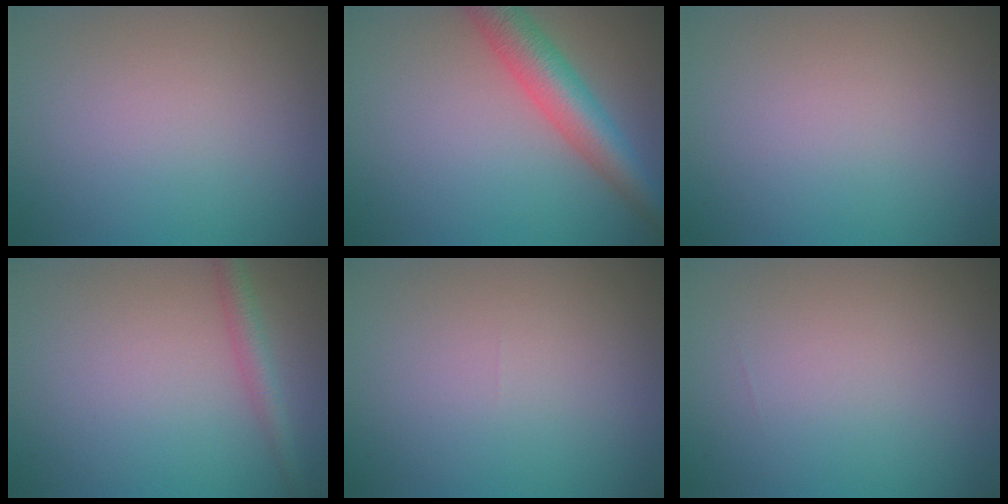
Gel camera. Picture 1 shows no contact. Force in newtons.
{"total": 5.6, "press": 5.6, "slide": 0.2}
{"total": 0.0}
{"total": 2.2, "press": 2.2, "slide": 0.1}
{"total": 0.0}
{"total": 0.0}